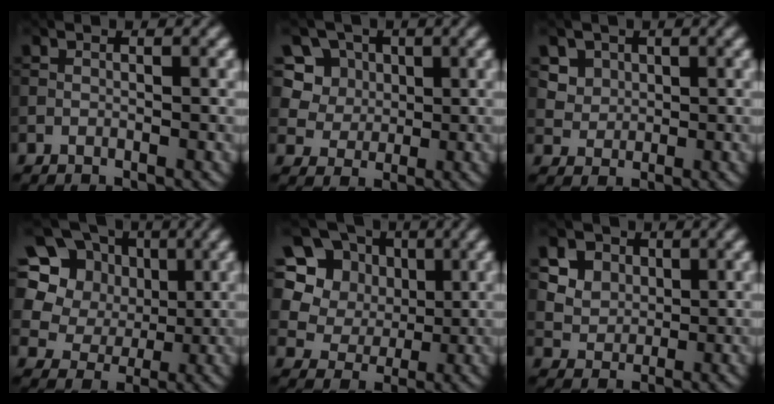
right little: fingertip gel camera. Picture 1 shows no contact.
{"total": 6.3, "force": [2.5, 5.5, 1.9], "torque": [-0.032, 0.010, 0.029]}
{"total": 3.2, "force": [1.3, 2.7, 1.2], "torque": [-0.028, 0.001, 0.020]}
{"total": 12.2, "force": [5.3, 10.2, 4.1], "torque": [-0.134, 0.033, 0.097]}
{"total": 9.6, "force": [4.0, 8.2, 2.9], "torque": [-0.087, 0.019, 0.073]}
{"total": 8.1, "force": [3.5, 6.5, 3.5], "torque": [-0.079, 0.030, 0.046]}